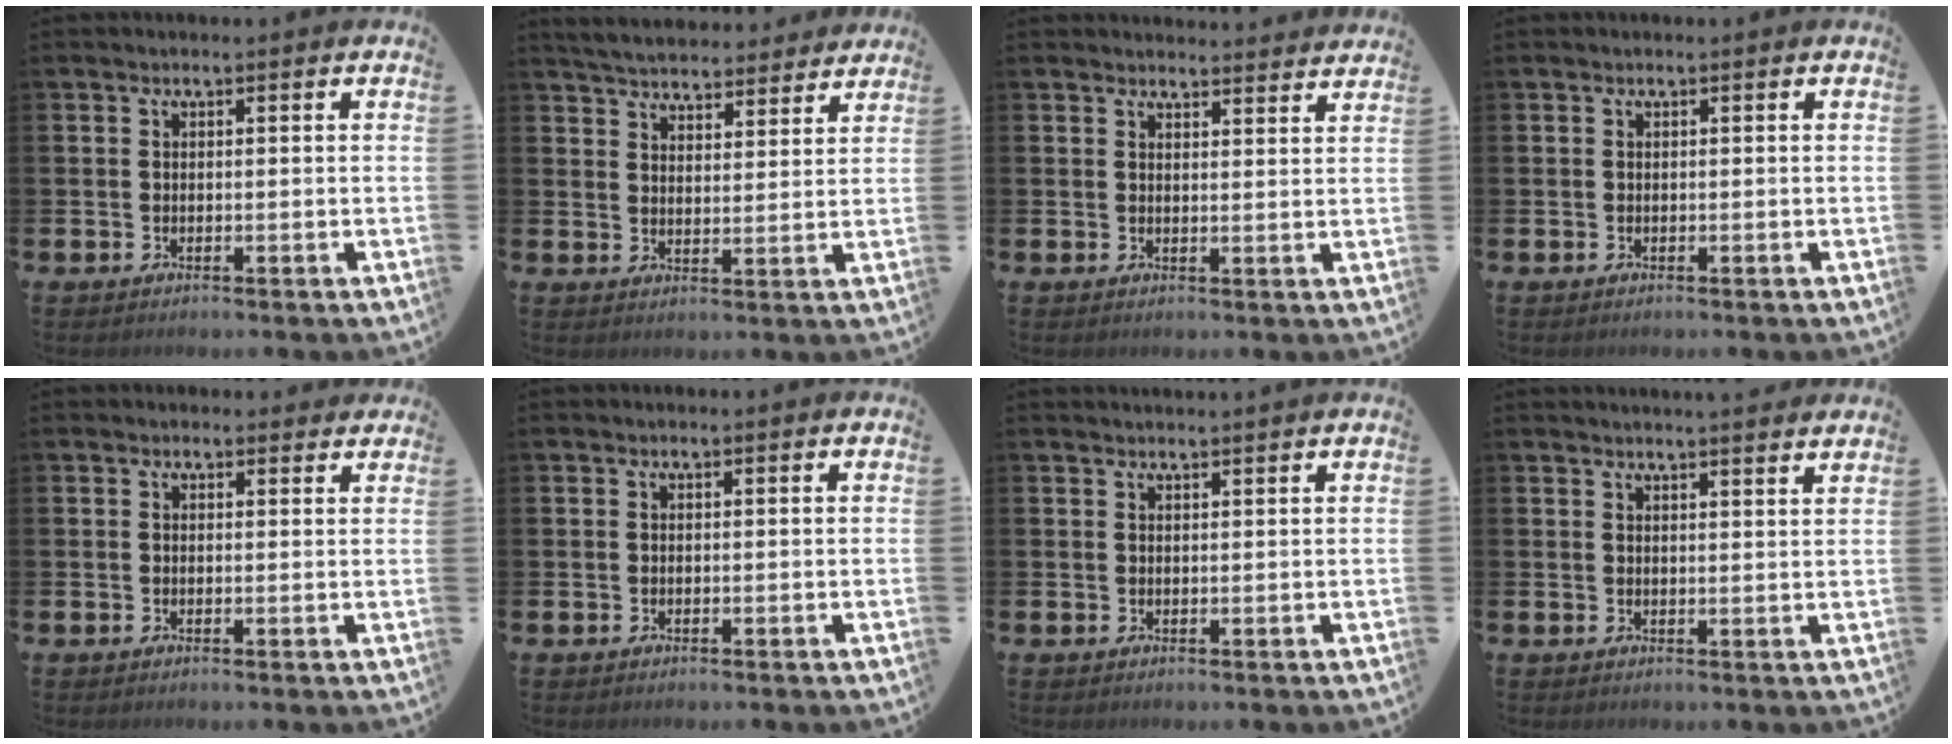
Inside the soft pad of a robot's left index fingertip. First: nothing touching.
{"total": 5.1, "force": [5.1, 0.7, 0.2], "torque": [-0.022, -0.033, 0.091]}
{"total": 2.9, "force": [2.9, 0.1, -0.2], "torque": [0.006, -0.022, 0.051]}
{"total": 0.0}
{"total": 1.0, "force": [0.8, 0.5, 0.1], "torque": [0.012, 0.000, 0.011]}
{"total": 0.0}
{"total": 0.8, "force": [0.8, -0.2, 0.0], "torque": [0.002, -0.003, 0.016]}
{"total": 2.5, "force": [2.5, -0.4, 0.0], "torque": [-0.002, -0.013, 0.045]}